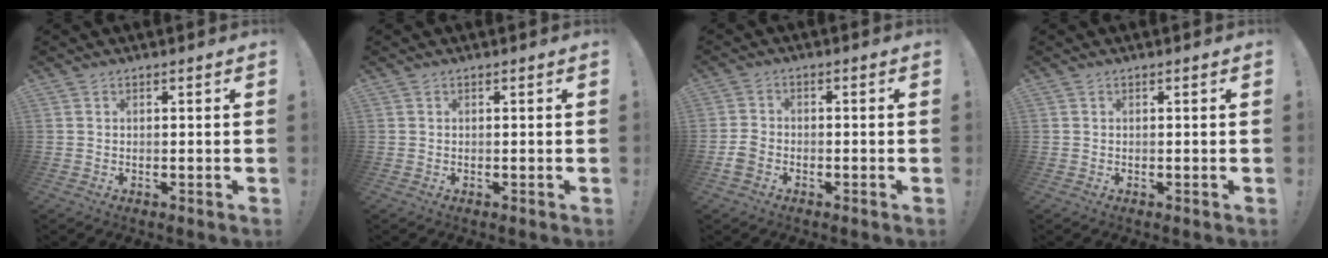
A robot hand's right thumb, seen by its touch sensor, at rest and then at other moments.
{"total": 0.0}
{"total": 4.4, "force": [-2.0, 2.9, 2.6], "torque": [-0.043, 0.005, -0.036]}
{"total": 0.0}